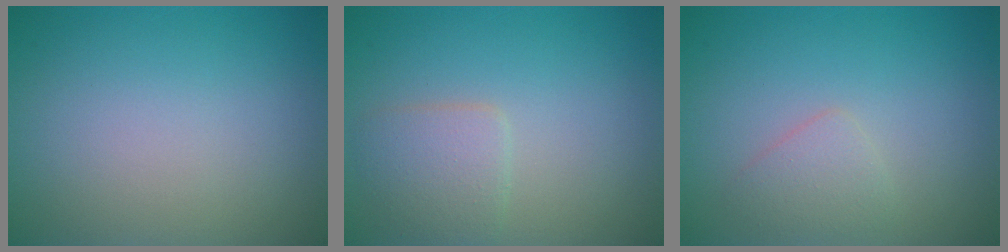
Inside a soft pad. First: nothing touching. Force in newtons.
{"total": 2.5, "press": 2.5, "slide": 0.1}
{"total": 1.6, "press": 1.6, "slide": 0.1}